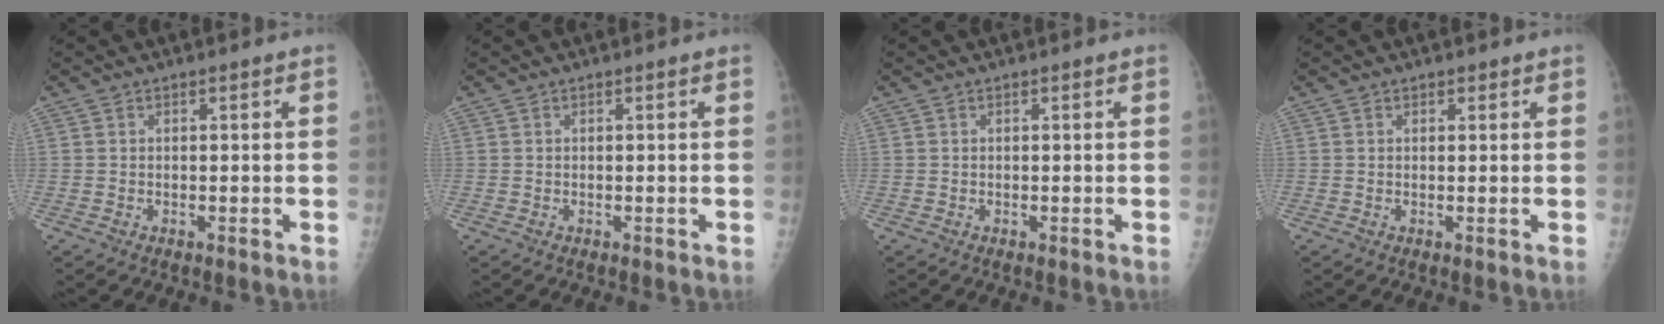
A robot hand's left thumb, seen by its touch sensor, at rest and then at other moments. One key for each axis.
{"total": 0.0}
{"total": 0.0}
{"total": 0.8, "fx": 0.5, "fy": 0.6, "fz": 0.1, "tx": 0.013, "ty": -0.003, "tz": 0.005}